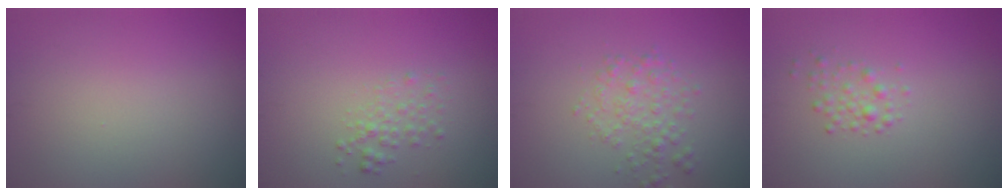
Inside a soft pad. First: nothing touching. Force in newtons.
{"total": 1.5, "press": 1.5, "slide": 0.0}
{"total": 2.4, "press": 2.4, "slide": 0.1}
{"total": 1.4, "press": 1.4, "slide": 0.0}